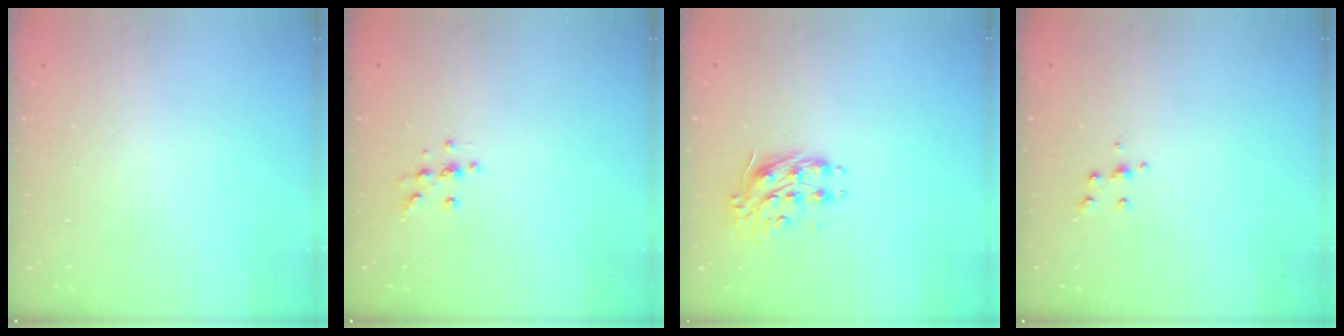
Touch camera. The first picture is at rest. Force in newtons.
{"total": 5.0, "press": 4.8, "slide": 1.2}
{"total": 8.6, "press": 8.5, "slide": 0.9}
{"total": 4.6, "press": 4.5, "slide": 0.7}